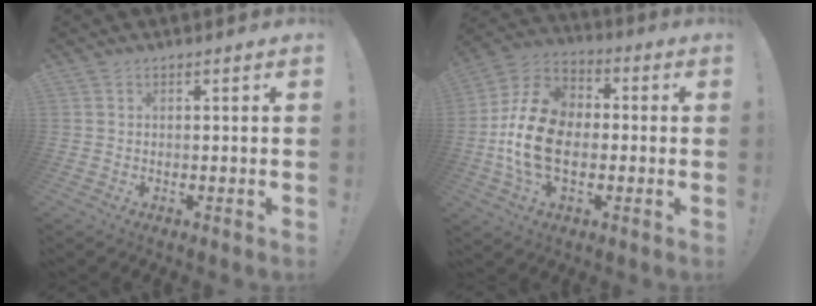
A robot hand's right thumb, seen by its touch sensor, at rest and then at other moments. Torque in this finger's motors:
{"motor_torque": [1.86, 2.23, 0.55, -0.17, 0.11]}